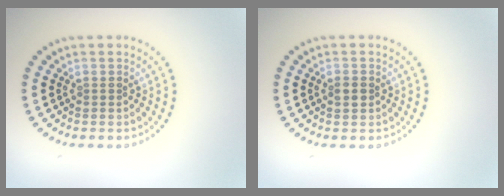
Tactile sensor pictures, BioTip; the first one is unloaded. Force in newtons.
{"total": 1.5, "press": 1.5, "slide": 0.1}